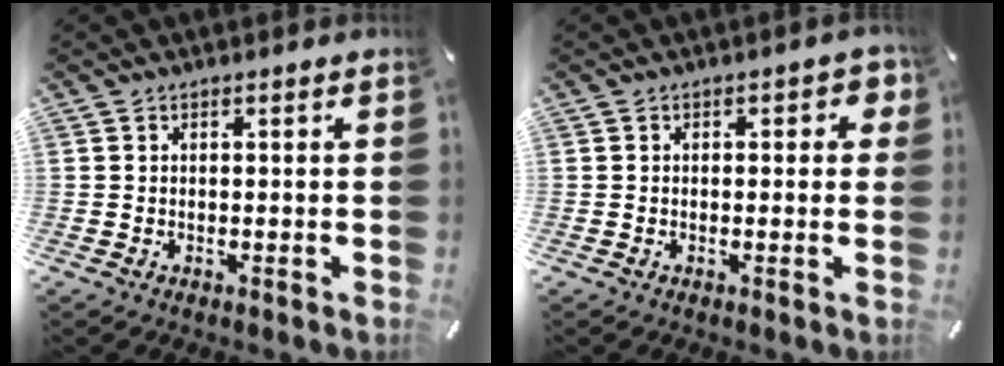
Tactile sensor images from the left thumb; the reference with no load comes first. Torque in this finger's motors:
{"motor_torque": [0.24, -0.18, 0.24, 0.09, 0.05]}